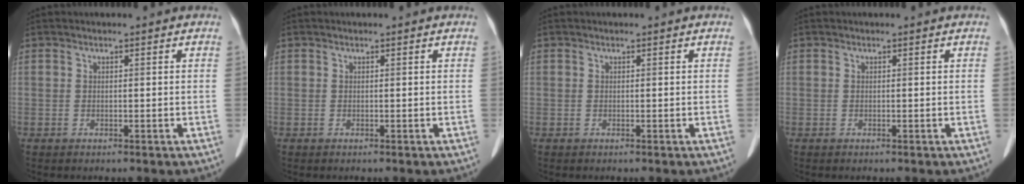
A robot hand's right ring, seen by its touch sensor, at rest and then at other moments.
{"total": 0.0}
{"total": 0.0}
{"total": 0.0}